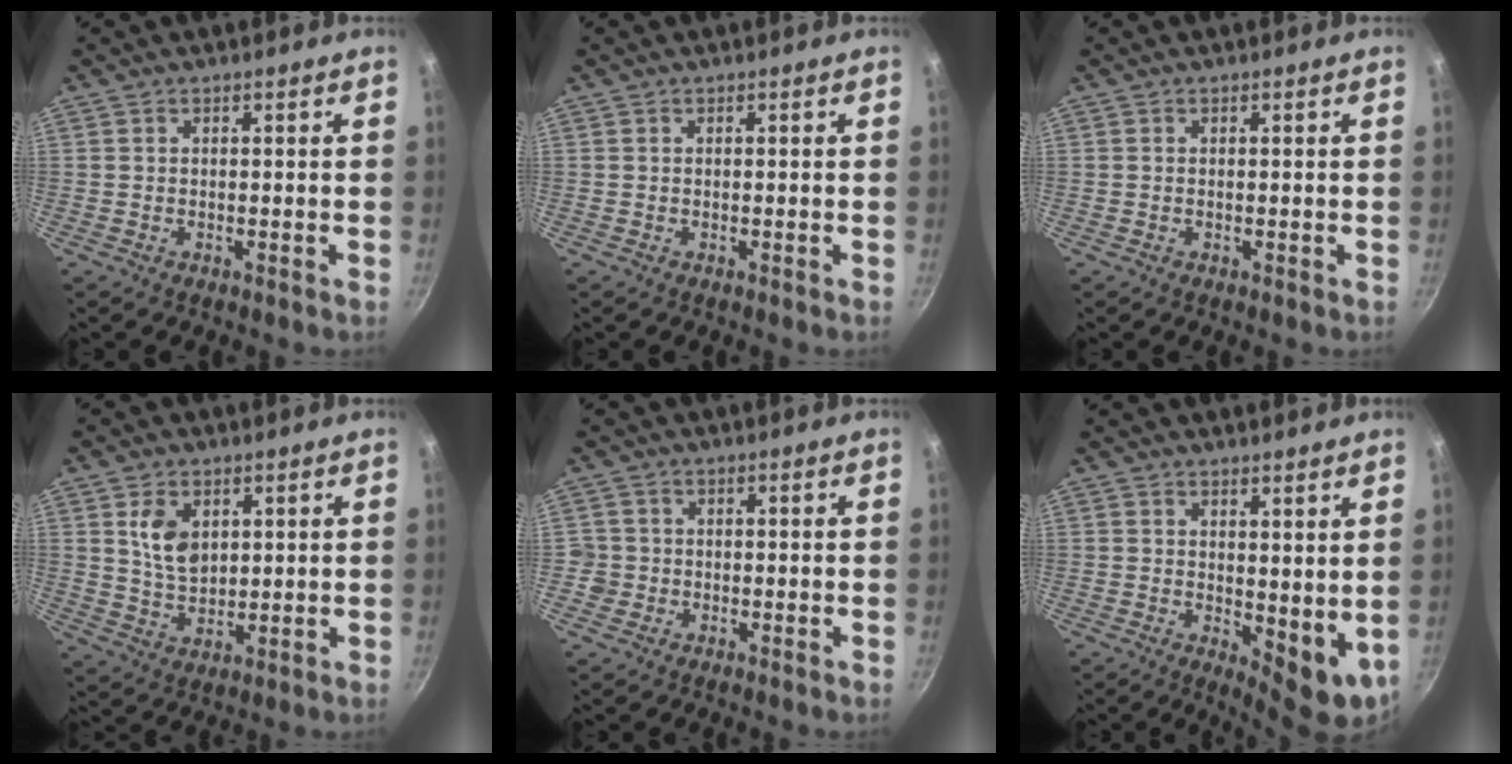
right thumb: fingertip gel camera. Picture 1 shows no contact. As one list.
[{"total": 0.0}, {"total": 0.0}, {"total": 7.4, "force": [2.3, 5.1, 4.9], "torque": [-0.072, -0.018, 0.048]}, {"total": 2.8, "force": [-0.8, 2.6, 0.4], "torque": [0.006, 0.014, -0.015]}, {"total": 8.3, "force": [2.2, 3.9, 7.0], "torque": [-0.084, -0.024, 0.039]}]